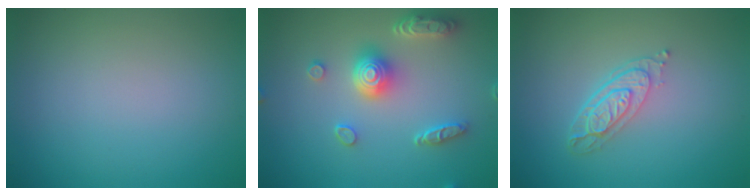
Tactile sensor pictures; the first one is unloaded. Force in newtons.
{"total": 5.0, "press": 4.1, "slide": 2.8}
{"total": 3.4, "press": 2.6, "slide": 2.2}